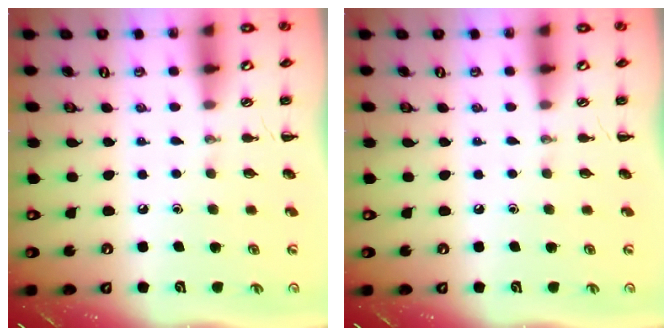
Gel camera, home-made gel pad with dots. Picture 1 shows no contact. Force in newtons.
{"total": 0.0}